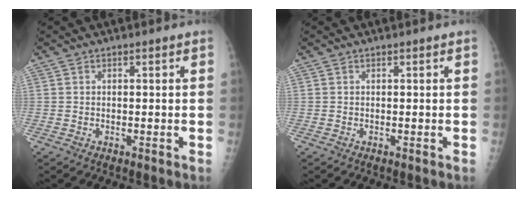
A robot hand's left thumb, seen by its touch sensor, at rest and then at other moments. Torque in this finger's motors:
{"motor_torque": [0.00, 0.00, 0.00, -0.01, 0.00]}